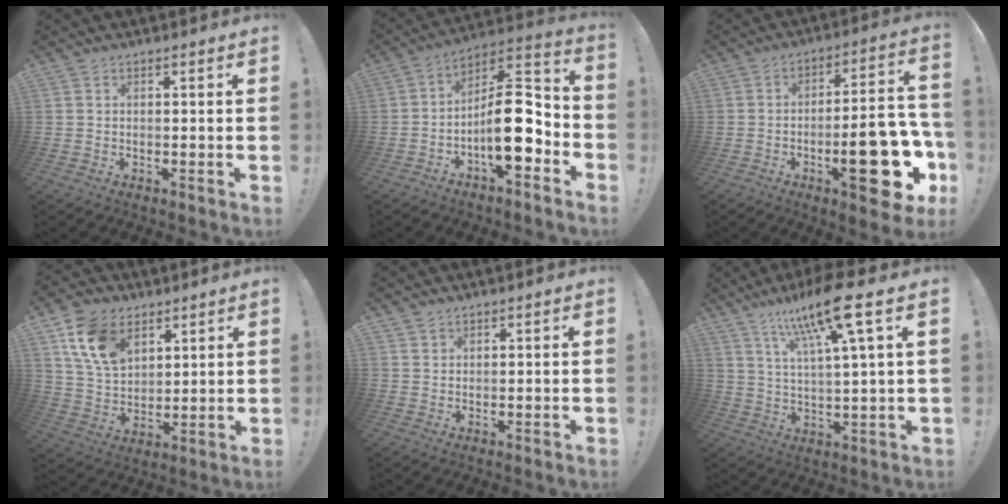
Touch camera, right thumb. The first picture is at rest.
{"total": 17.4, "force": [-4.3, 7.1, 15.3], "torque": [-0.243, 0.021, -0.065]}
{"total": 23.3, "force": [-8.3, 8.2, 20.2], "torque": [-0.259, 0.041, -0.117]}
{"total": 14.3, "force": [7.5, 9.4, 7.7], "torque": [-0.134, -0.022, 0.149]}
{"total": 1.4, "force": [1.2, 0.6, 0.3], "torque": [-0.006, -0.005, 0.023]}
{"total": 14.5, "force": [8.3, 1.4, 11.8], "torque": [-0.213, -0.033, 0.126]}